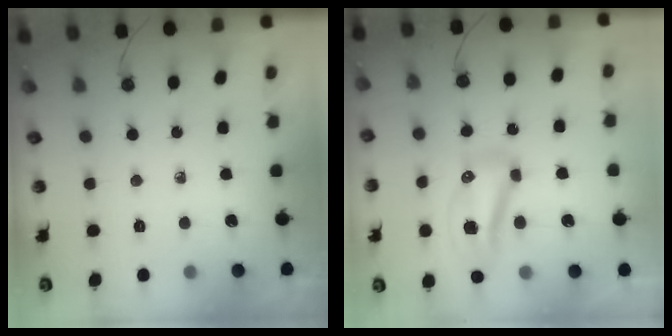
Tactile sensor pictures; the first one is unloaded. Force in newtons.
{"total": 15.8, "press": 12.7, "slide": 9.5}